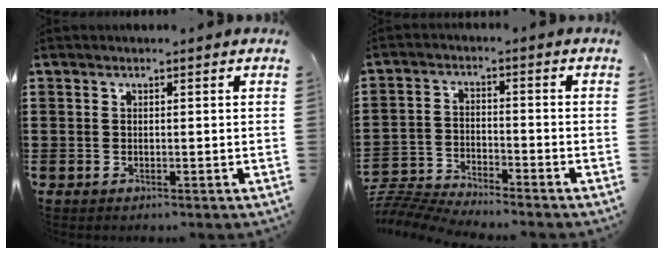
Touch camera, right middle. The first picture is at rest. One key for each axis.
{"total": 5.9, "fx": -5.9, "fy": 0.0, "fz": 0.6, "tx": -0.029, "ty": -0.006, "tz": -0.123}